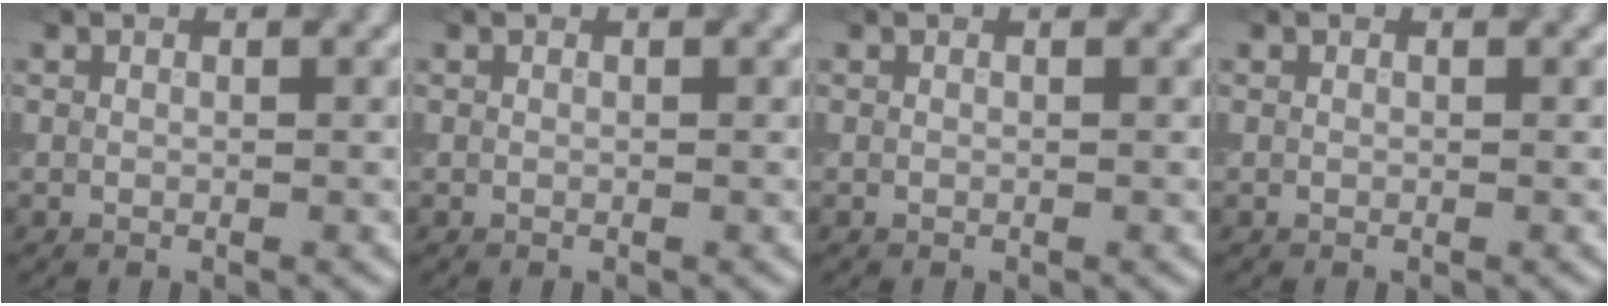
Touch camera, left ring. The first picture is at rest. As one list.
[{"total": 0.0}, {"total": 0.0}, {"total": 0.0}]